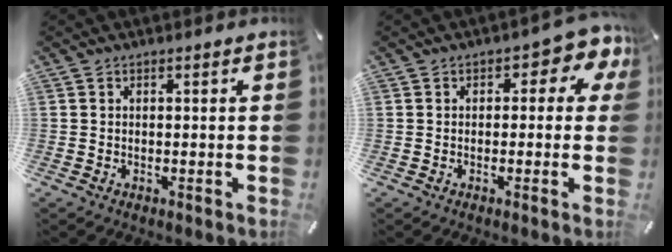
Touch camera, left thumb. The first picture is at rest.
{"total": 5.1, "force": [1.6, 2.9, 4.0], "torque": [-0.050, -0.004, 0.021]}